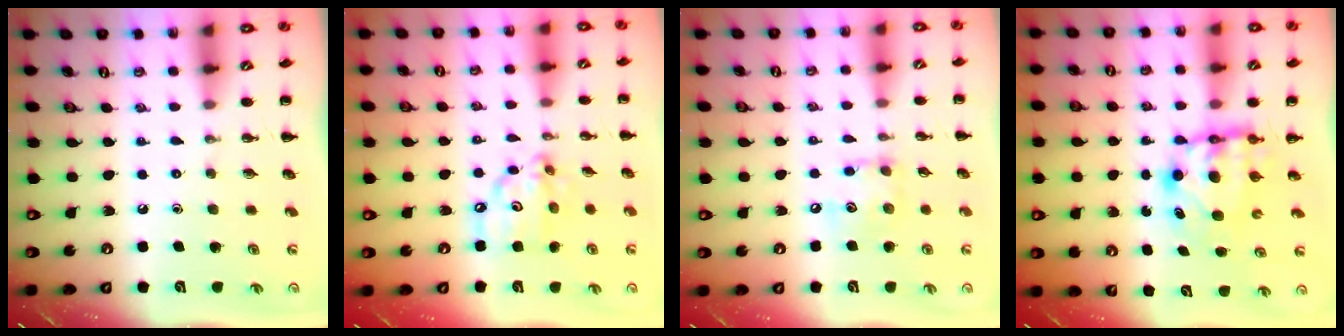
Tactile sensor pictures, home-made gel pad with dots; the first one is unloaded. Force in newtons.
{"total": 10.5, "press": 10.3, "slide": 1.9}
{"total": 8.4, "press": 8.4, "slide": 0.5}
{"total": 6.5, "press": 6.4, "slide": 1.3}